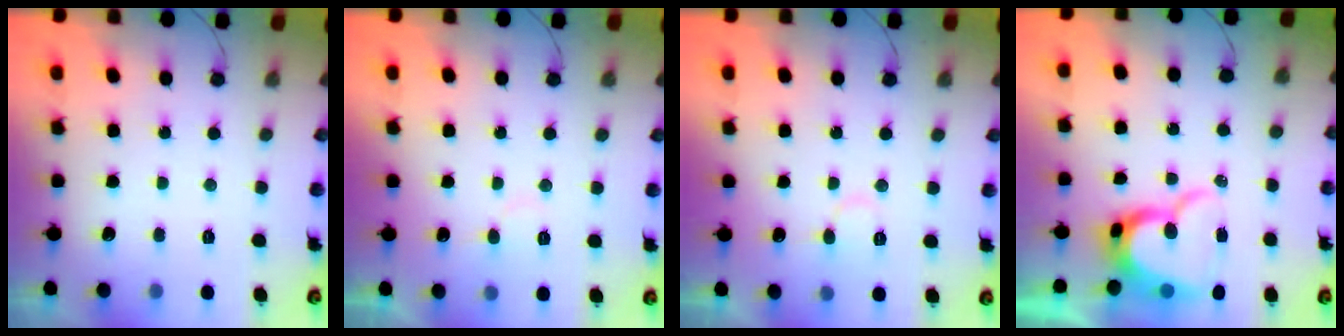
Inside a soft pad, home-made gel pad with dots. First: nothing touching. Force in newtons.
{"total": 4.9, "press": 4.9, "slide": 0.5}
{"total": 5.8, "press": 5.8, "slide": 0.5}
{"total": 12.6, "press": 12.5, "slide": 1.4}